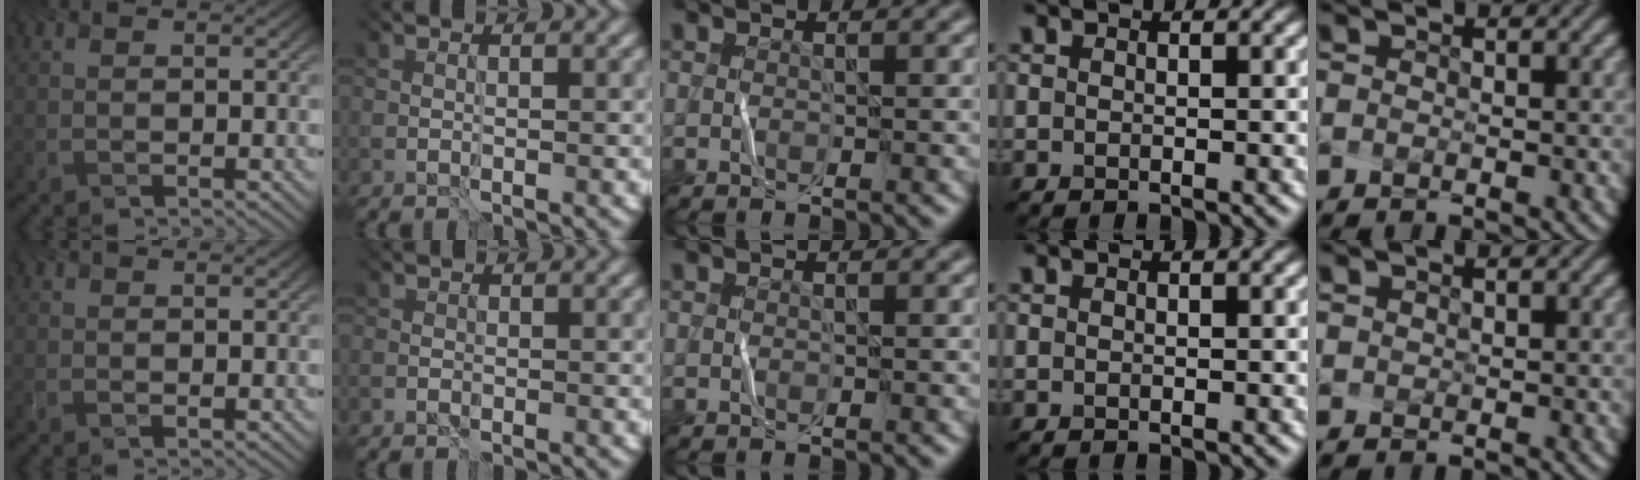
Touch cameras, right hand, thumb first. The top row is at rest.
{"index": {"total": 0.6, "force": [-0.4, 0.5, -0.1], "torque": [-0.001, -0.001, -0.009]}, "little": {"total": 0.5, "force": [0.4, 0.2, -0.2], "torque": [0.008, 0.002, 0.011]}}